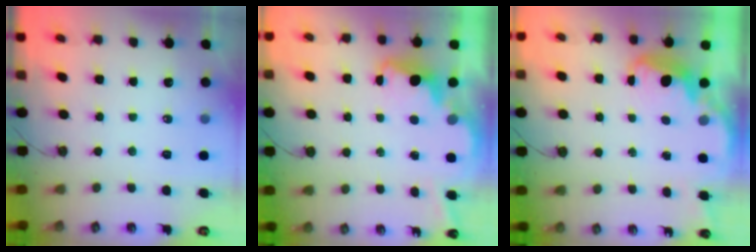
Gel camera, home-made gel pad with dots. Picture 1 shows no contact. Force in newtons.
{"total": 3.6, "press": 3.6, "slide": 0.7}
{"total": 2.8, "press": 2.7, "slide": 0.6}